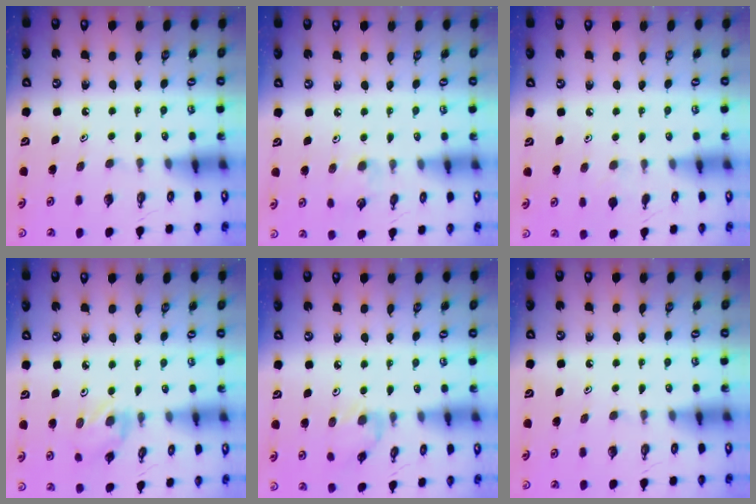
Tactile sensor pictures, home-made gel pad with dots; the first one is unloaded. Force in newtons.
{"total": 5.3, "press": 5.3, "slide": 0.7}
{"total": 2.9, "press": 2.8, "slide": 0.6}
{"total": 1.5, "press": 1.4, "slide": 0.3}
{"total": 2.4, "press": 2.4, "slide": 0.3}
{"total": 0.0}